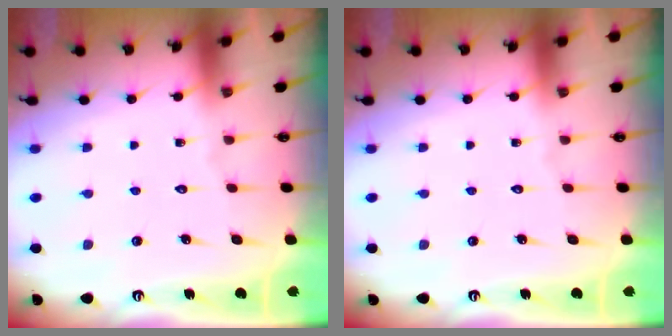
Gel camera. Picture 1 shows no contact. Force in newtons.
{"total": 0.0}